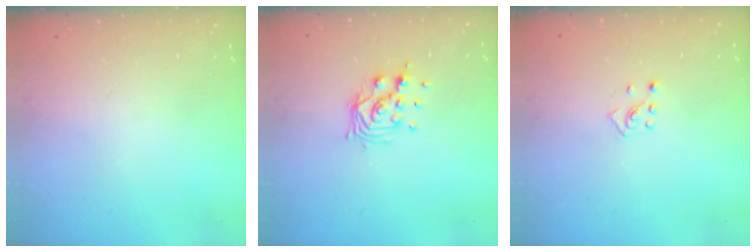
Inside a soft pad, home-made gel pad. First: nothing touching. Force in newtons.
{"total": 8.9, "press": 8.9, "slide": 0.7}
{"total": 2.7, "press": 2.6, "slide": 0.9}